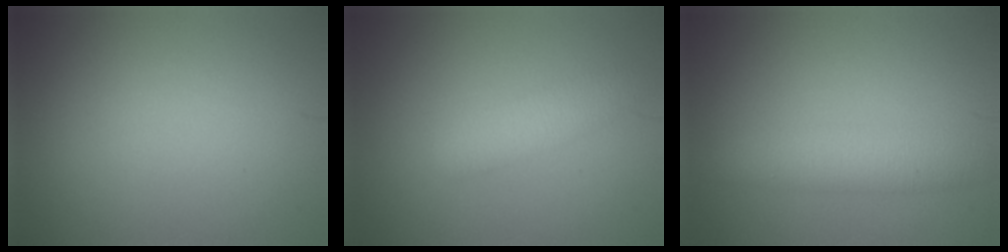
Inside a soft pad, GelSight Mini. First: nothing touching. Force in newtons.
{"total": 2.5, "press": 2.5, "slide": 0.1}
{"total": 3.3, "press": 3.3, "slide": 0.1}